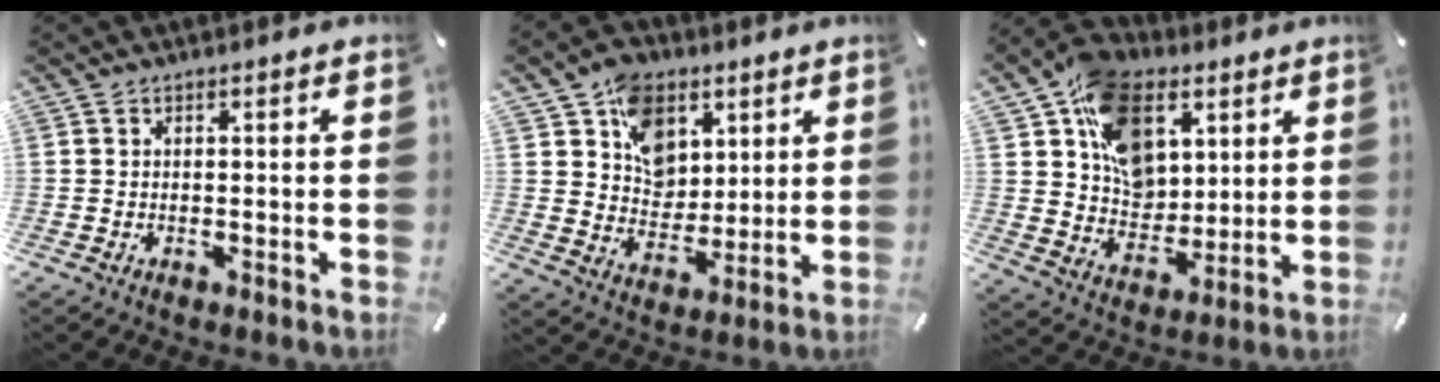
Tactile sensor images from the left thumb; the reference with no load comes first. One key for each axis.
{"total": 11.2, "fx": 5.1, "fy": 9.1, "fz": 4.0, "tx": -0.075, "ty": -0.017, "tz": 0.098}
{"total": 16.4, "fx": 6.7, "fy": 12.5, "fz": 8.2, "tx": -0.151, "ty": -0.015, "tz": 0.134}